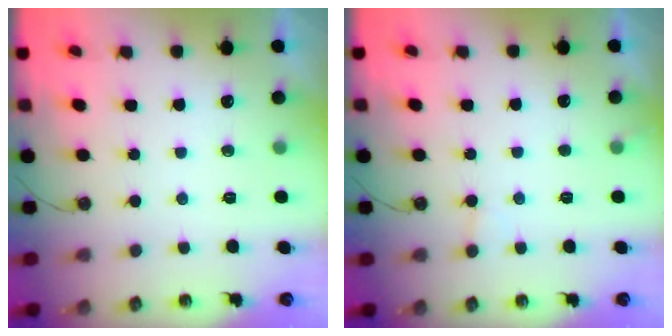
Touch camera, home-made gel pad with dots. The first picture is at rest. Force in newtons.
{"total": 5.5, "press": 5.5, "slide": 0.7}